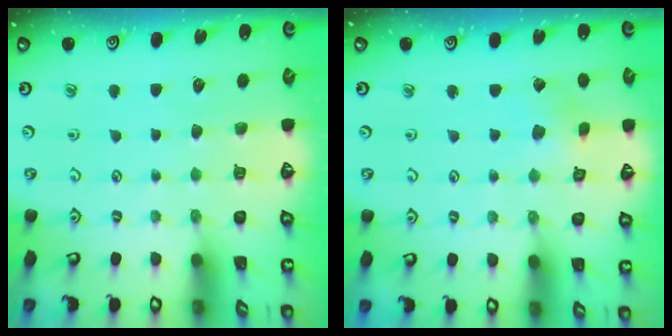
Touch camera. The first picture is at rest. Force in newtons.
{"total": 2.0, "press": 1.9, "slide": 0.3}